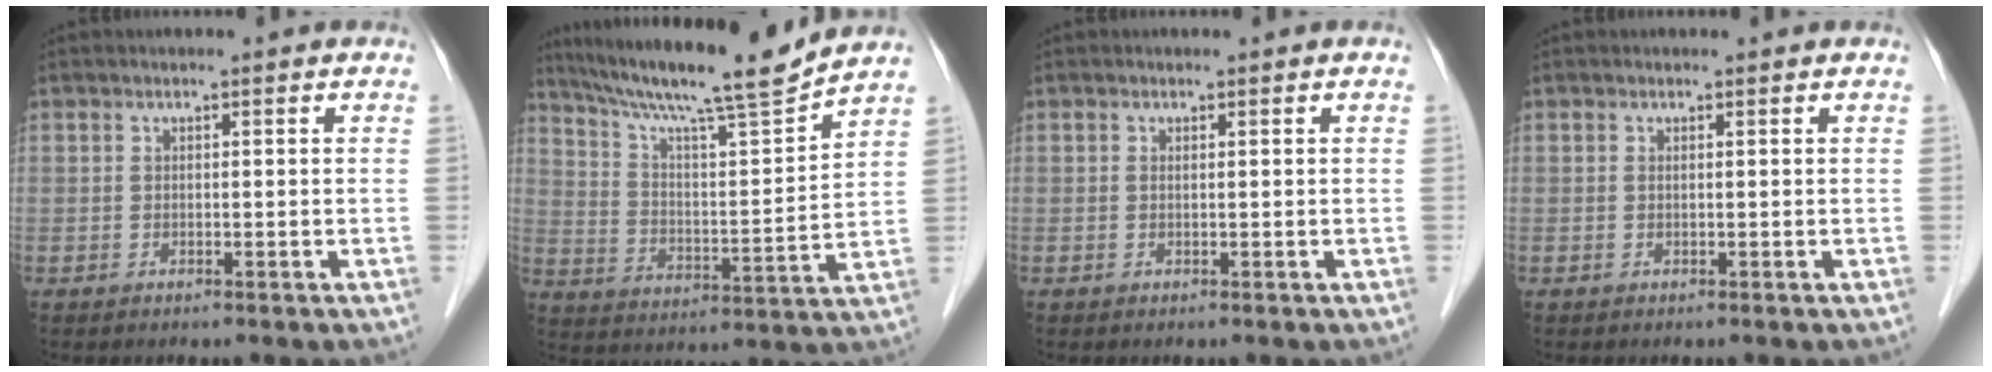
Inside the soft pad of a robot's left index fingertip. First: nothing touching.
{"total": 17.0, "force": [15.0, -0.8, 7.9], "torque": [-0.140, -0.008, 0.241]}
{"total": 0.0}
{"total": 0.0}